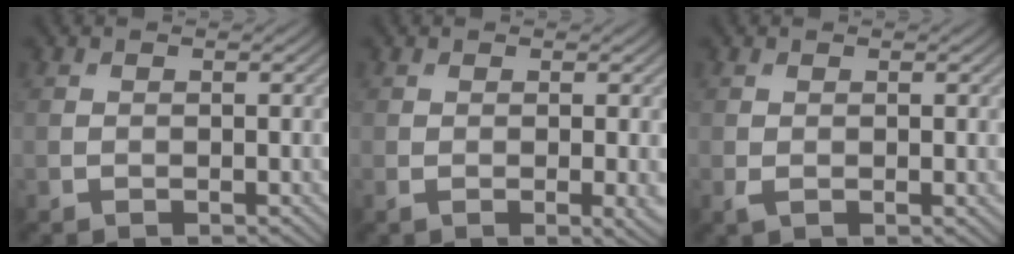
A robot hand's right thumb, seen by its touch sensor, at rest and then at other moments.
{"total": 1.9, "force": [-0.1, 0.3, 1.9], "torque": [-0.031, -0.005, -0.002]}
{"total": 1.2, "force": [-0.1, 0.6, 1.1], "torque": [-0.023, -0.006, 0.002]}